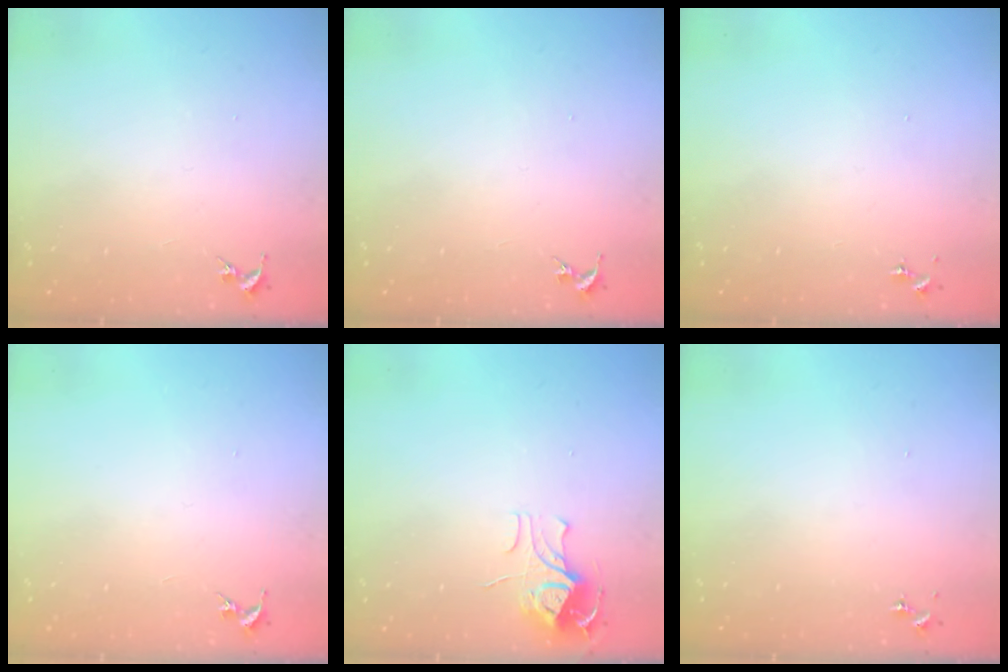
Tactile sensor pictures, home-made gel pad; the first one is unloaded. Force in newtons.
{"total": 0.0}
{"total": 0.0}
{"total": 0.0}
{"total": 8.8, "press": 8.8, "slide": 0.7}
{"total": 0.0}